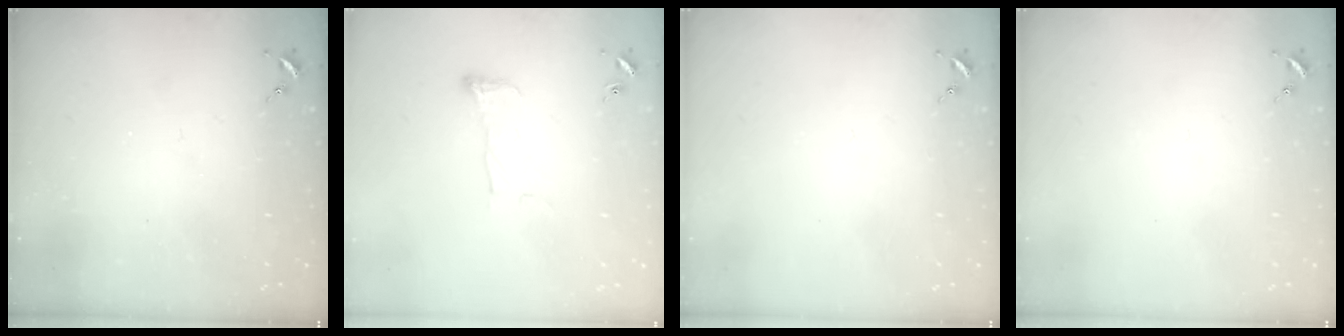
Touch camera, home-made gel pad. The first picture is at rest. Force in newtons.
{"total": 5.8, "press": 5.8, "slide": 0.5}
{"total": 0.0}
{"total": 0.0}